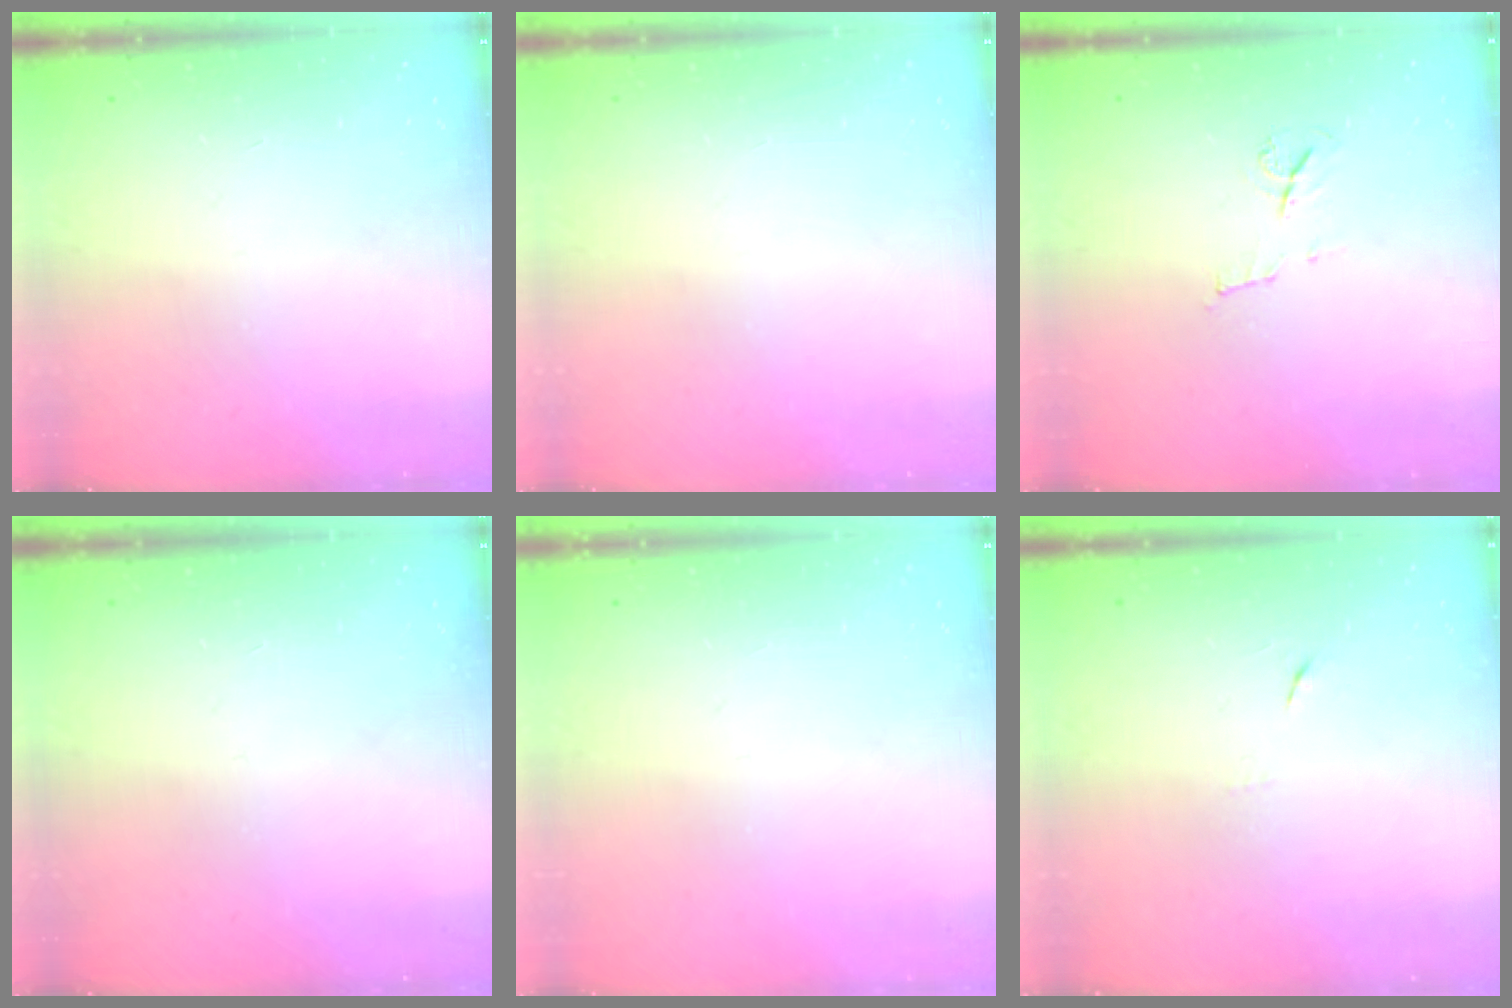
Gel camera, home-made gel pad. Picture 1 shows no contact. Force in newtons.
{"total": 0.0}
{"total": 6.5, "press": 6.5, "slide": 0.8}
{"total": 0.0}
{"total": 0.0}
{"total": 5.2, "press": 5.1, "slide": 0.7}